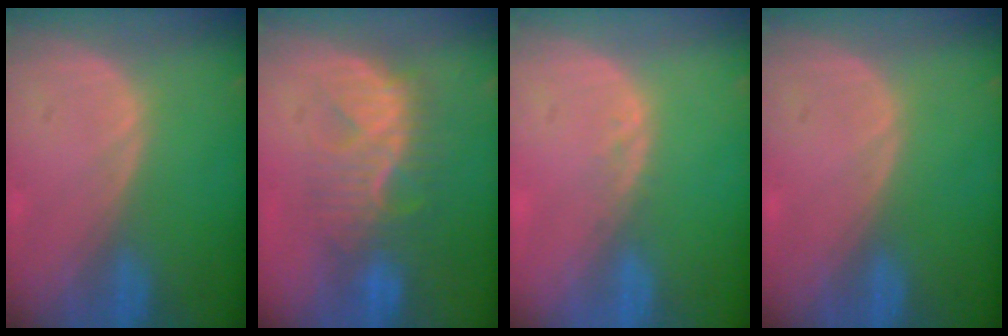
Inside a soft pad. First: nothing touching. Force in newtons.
{"total": 8.0, "press": 7.9, "slide": 1.3}
{"total": 1.0, "press": 1.0, "slide": 0.2}
{"total": 0.0}